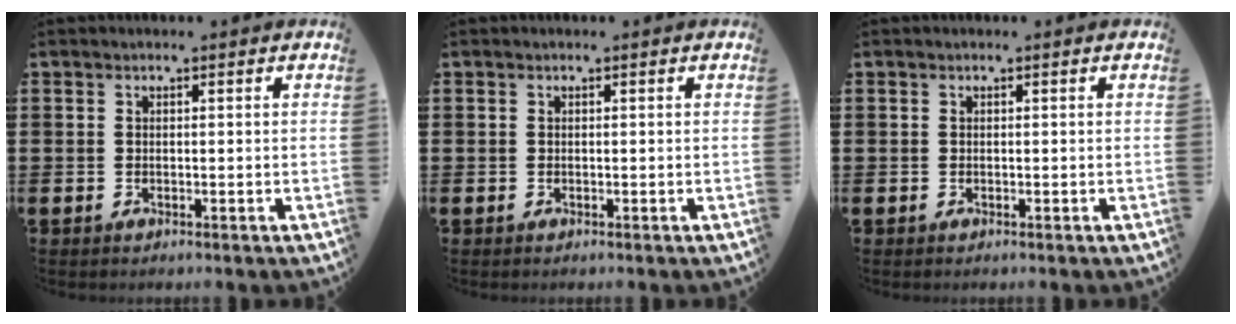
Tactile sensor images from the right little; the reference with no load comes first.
{"total": 0.0}
{"total": 0.0}